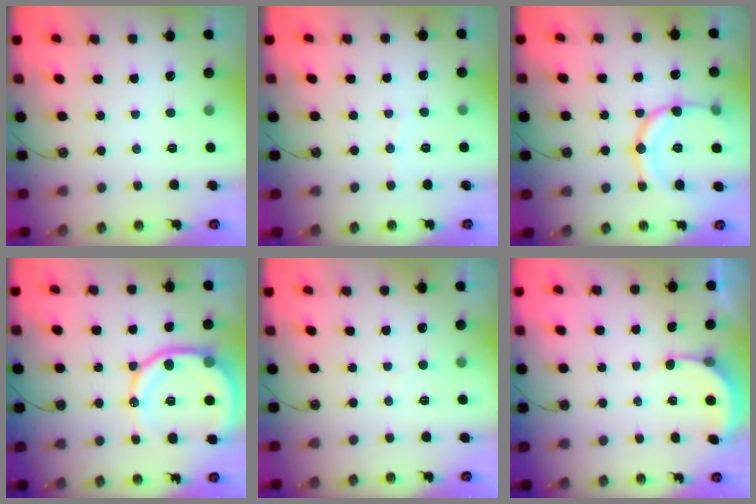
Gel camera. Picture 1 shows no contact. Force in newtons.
{"total": 3.2, "press": 3.2, "slide": 0.4}
{"total": 16.3, "press": 16.3, "slide": 1.1}
{"total": 15.8, "press": 15.7, "slide": 2.1}
{"total": 3.0, "press": 3.0, "slide": 0.3}
{"total": 2.5, "press": 2.5, "slide": 0.4}